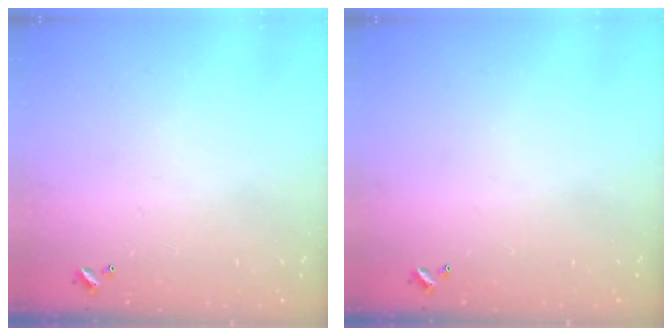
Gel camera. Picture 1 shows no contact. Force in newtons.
{"total": 0.0}